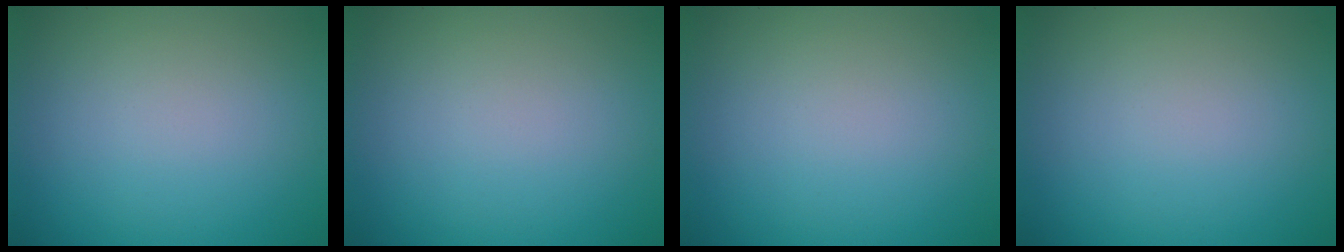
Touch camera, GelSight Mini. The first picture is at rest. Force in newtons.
{"total": 0.0}
{"total": 0.0}
{"total": 0.0}